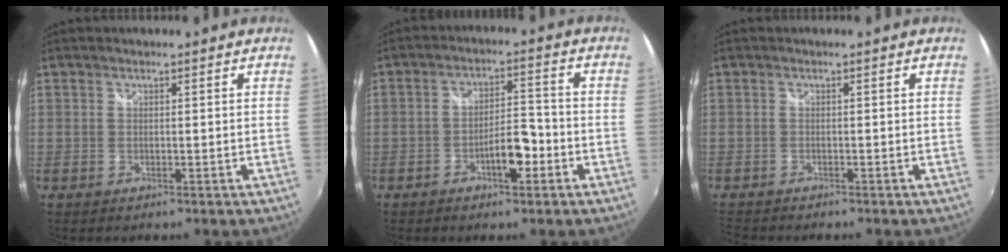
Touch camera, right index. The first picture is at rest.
{"total": 6.3, "force": [-3.1, 2.2, 5.0], "torque": [-0.087, 0.007, -0.044]}
{"total": 2.4, "force": [-2.4, 0.3, 0.3], "torque": [-0.021, -0.016, -0.052]}